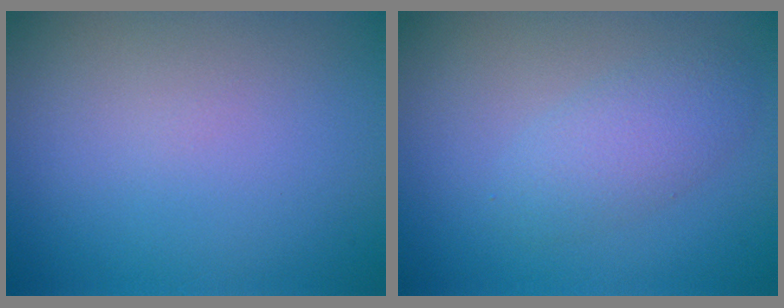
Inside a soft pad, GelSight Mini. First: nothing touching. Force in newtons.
{"total": 2.8, "press": 2.8, "slide": 0.1}